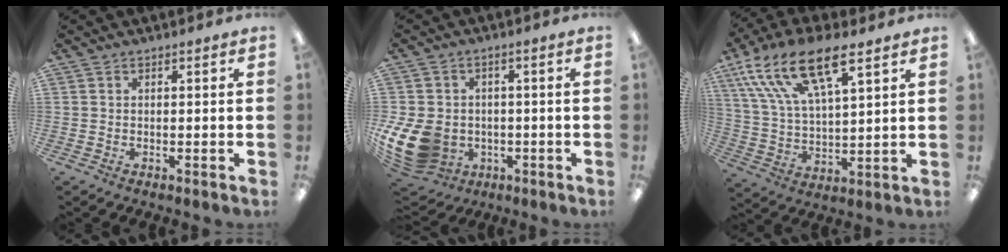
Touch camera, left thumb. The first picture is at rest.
{"total": 13.3, "force": [-3.2, 10.5, 7.6], "torque": [-0.179, 0.014, -0.053]}
{"total": 18.0, "force": [11.3, 7.0, 12.1], "torque": [-0.235, -0.043, 0.198]}